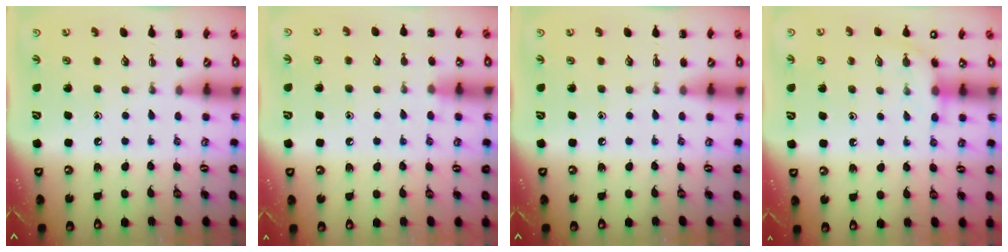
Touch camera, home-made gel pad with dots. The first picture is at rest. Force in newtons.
{"total": 7.2, "press": 6.8, "slide": 2.4}
{"total": 0.0}
{"total": 5.3, "press": 5.3, "slide": 0.6}